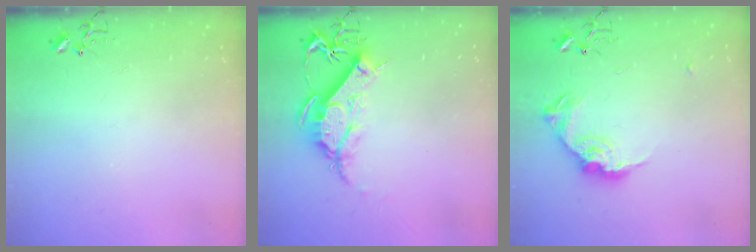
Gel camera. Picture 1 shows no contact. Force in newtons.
{"total": 12.5, "press": 12.4, "slide": 1.3}
{"total": 15.6, "press": 15.6, "slide": 0.7}